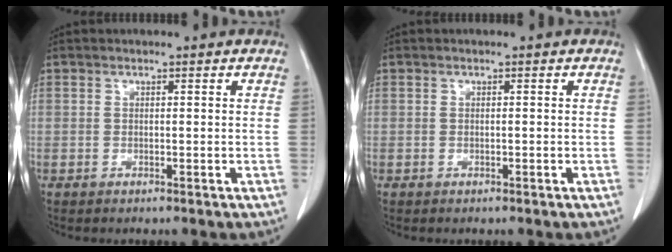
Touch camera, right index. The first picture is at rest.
{"total": 0.0}